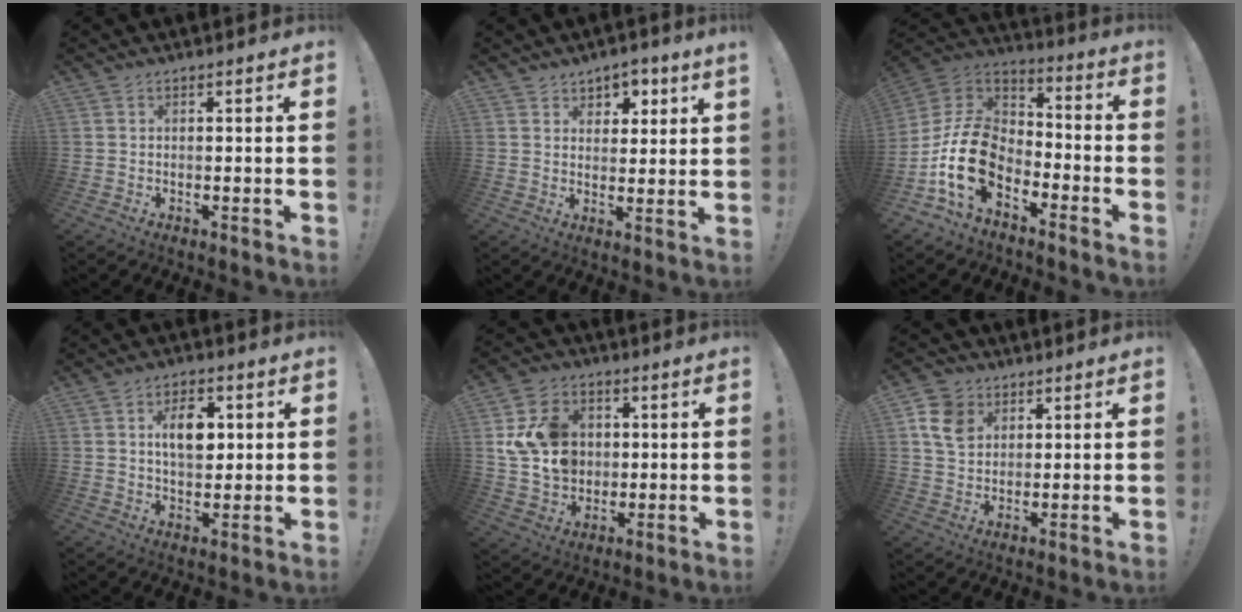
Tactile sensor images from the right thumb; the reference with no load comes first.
{"total": 4.8, "force": [3.6, 2.8, 1.5], "torque": [-0.008, -0.028, 0.062]}
{"total": 18.5, "force": [-8.0, 11.8, 11.8], "torque": [-0.246, 0.048, -0.130]}
{"total": 9.2, "force": [1.8, 5.8, 6.9], "torque": [-0.097, 0.005, 0.030]}
{"total": 15.0, "force": [2.4, 12.6, 7.9], "torque": [-0.134, -0.002, 0.055]}
{"total": 9.3, "force": [4.0, 7.3, 4.1], "torque": [-0.056, -0.012, 0.080]}